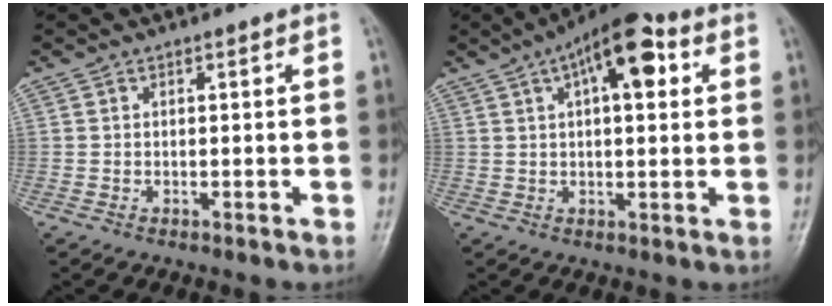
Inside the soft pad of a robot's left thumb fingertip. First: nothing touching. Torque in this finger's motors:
{"motor_torque": [0.32, 0.45, 0.54, 0.25, 0.17]}